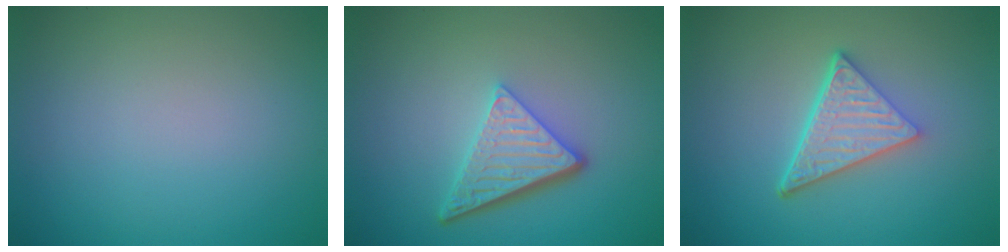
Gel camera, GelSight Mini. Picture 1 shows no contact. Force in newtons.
{"total": 4.8, "press": 3.4, "slide": 3.4}
{"total": 5.2, "press": 3.6, "slide": 3.7}